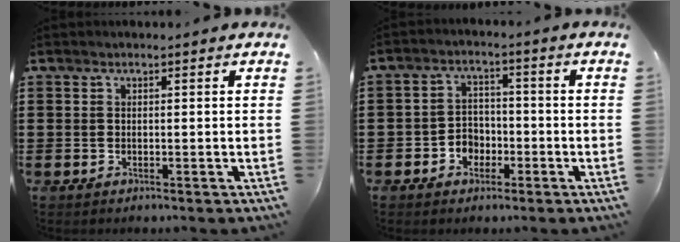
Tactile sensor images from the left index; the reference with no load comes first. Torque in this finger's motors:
{"motor_torque": [0.20, 0.37, 0.17, 0.01]}